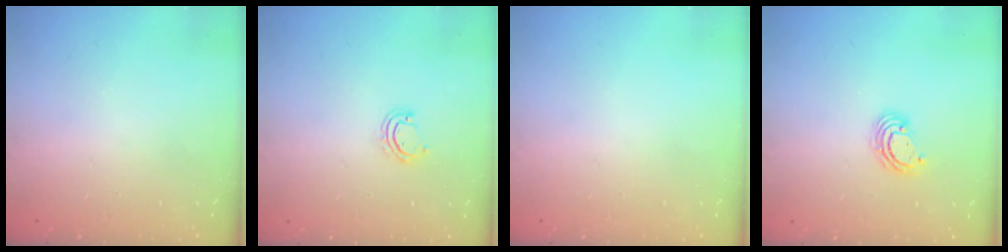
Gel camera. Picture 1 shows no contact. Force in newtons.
{"total": 2.7, "press": 2.7, "slide": 0.2}
{"total": 0.0}
{"total": 4.0, "press": 3.9, "slide": 0.3}